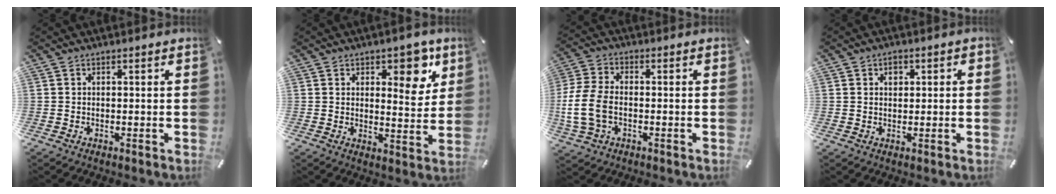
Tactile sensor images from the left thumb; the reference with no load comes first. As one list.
[{"total": 9.0, "force": [4.6, 4.7, 6.1], "torque": [-0.060, -0.026, 0.070]}, {"total": 10.1, "force": [-2.0, 6.8, 7.2], "torque": [-0.156, 0.008, -0.033]}, {"total": 2.8, "force": [0.6, 2.3, 1.5], "torque": [-0.009, -0.003, 0.003]}]